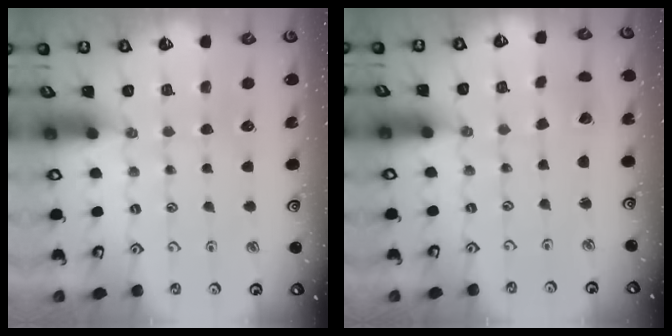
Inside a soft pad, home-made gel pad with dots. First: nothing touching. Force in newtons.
{"total": 1.9, "press": 1.9, "slide": 0.1}